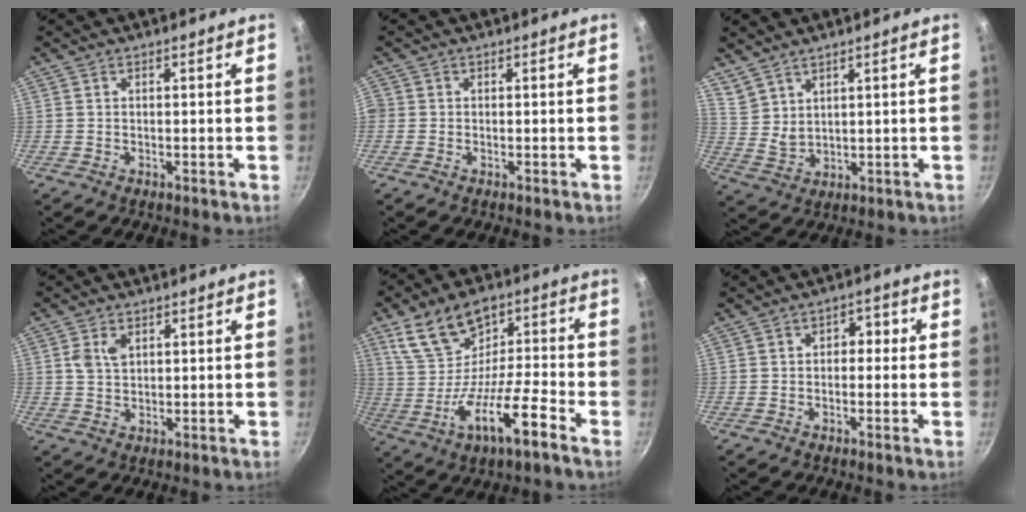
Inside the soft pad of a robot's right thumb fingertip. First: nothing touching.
{"total": 0.9, "force": [-0.2, 0.9, 0.3], "torque": [-0.005, 0.001, -0.007]}
{"total": 4.9, "force": [4.0, 2.2, 1.8], "torque": [-0.027, -0.024, 0.093]}
{"total": 4.0, "force": [1.3, 2.7, 2.6], "torque": [-0.042, -0.002, 0.025]}
{"total": 13.6, "force": [-2.8, 6.3, 11.8], "torque": [-0.174, 0.023, -0.054]}
{"total": 3.1, "force": [-0.2, 2.4, 2.0], "torque": [0.000, 0.009, -0.010]}